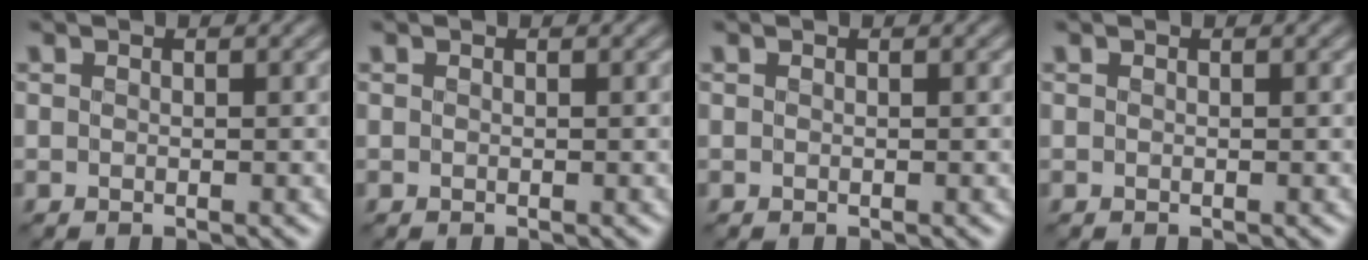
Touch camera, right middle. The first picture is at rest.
{"total": 0.0}
{"total": 0.0}
{"total": 0.0}